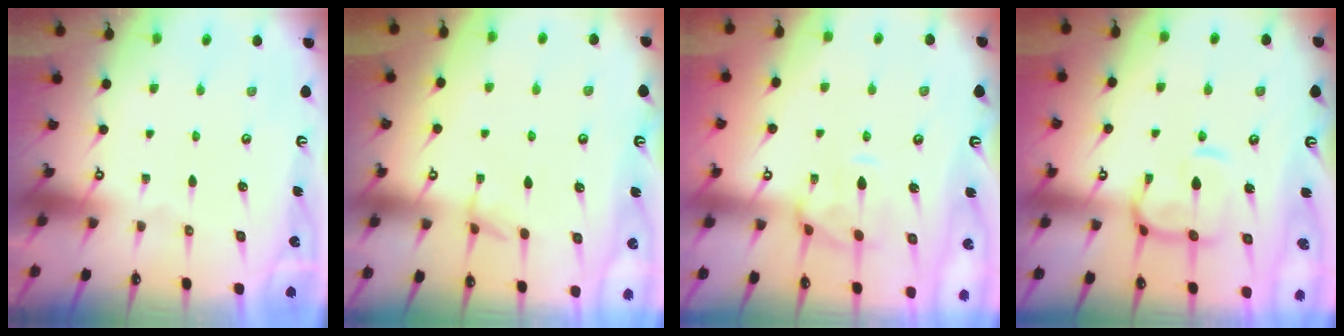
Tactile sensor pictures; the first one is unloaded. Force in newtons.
{"total": 2.7, "press": 2.7, "slide": 0.5}
{"total": 2.2, "press": 1.9, "slide": 1.1}
{"total": 7.6, "press": 7.5, "slide": 1.2}